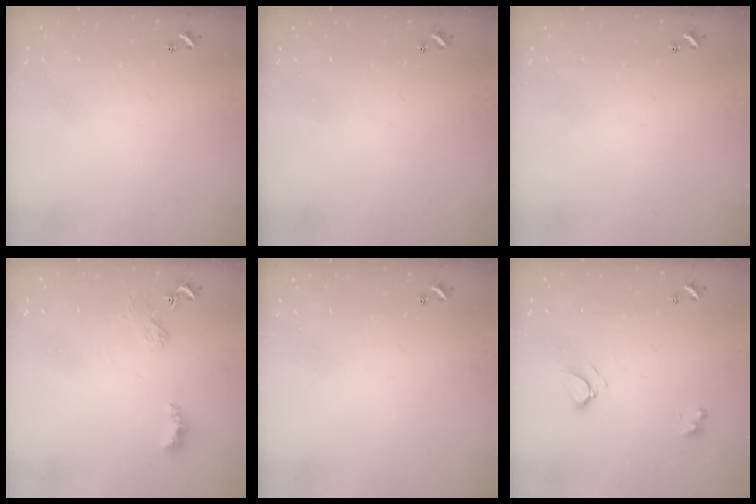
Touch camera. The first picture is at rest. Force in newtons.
{"total": 0.0}
{"total": 0.0}
{"total": 2.4, "press": 2.3, "slide": 0.5}
{"total": 0.0}
{"total": 4.6, "press": 4.6, "slide": 0.6}